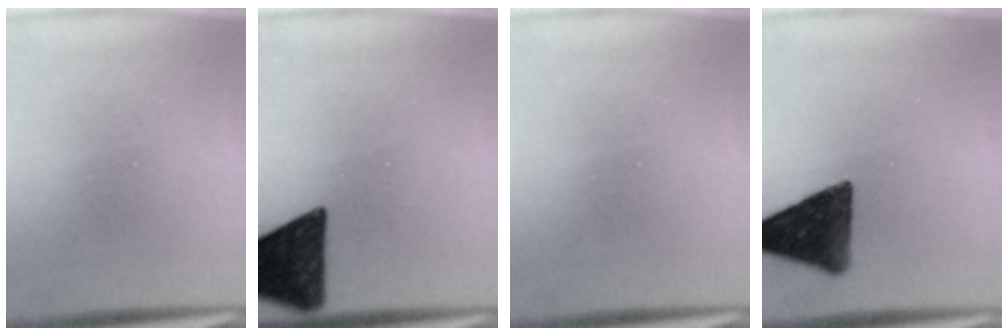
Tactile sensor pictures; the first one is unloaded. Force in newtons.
{"total": 13.8}
{"total": 0.0}
{"total": 12.1}